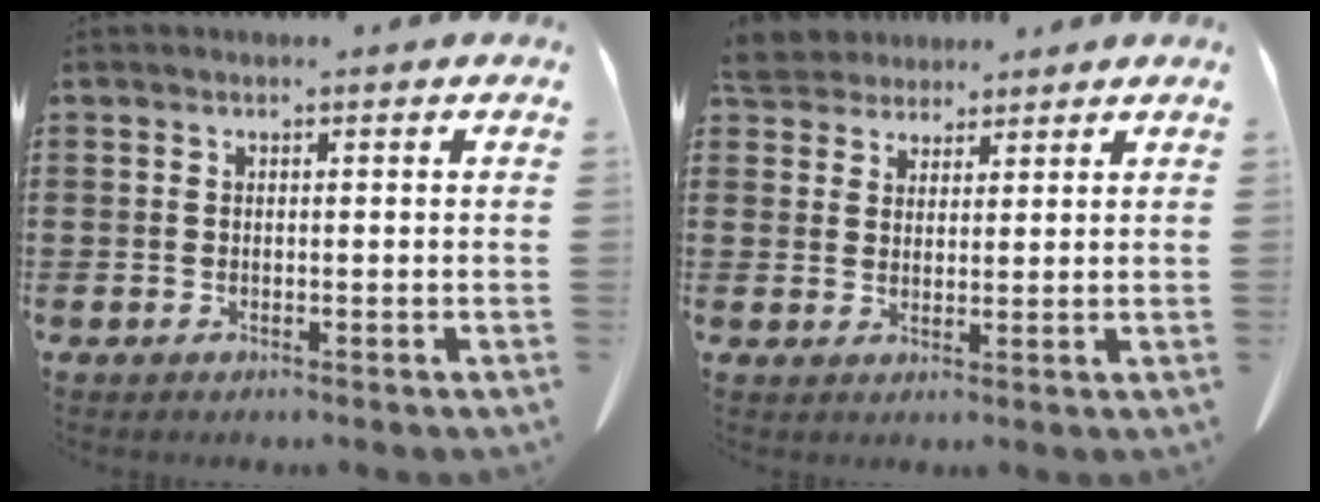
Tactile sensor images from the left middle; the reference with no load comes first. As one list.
[{"total": 3.9, "force": [3.7, 1.3, 0.2], "torque": [-0.018, -0.006, 0.070]}]